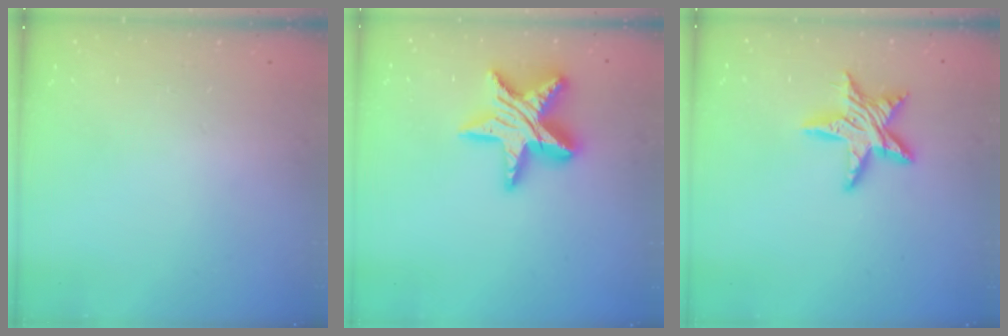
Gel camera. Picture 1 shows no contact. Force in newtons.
{"total": 17.3, "press": 17.2, "slide": 1.5}
{"total": 12.0, "press": 12.0, "slide": 0.8}